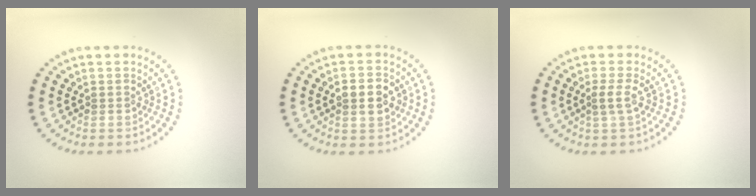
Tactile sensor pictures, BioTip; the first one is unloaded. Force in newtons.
{"total": 2.7, "press": 2.7, "slide": 0.1}
{"total": 1.5, "press": 1.2, "slide": 0.9}